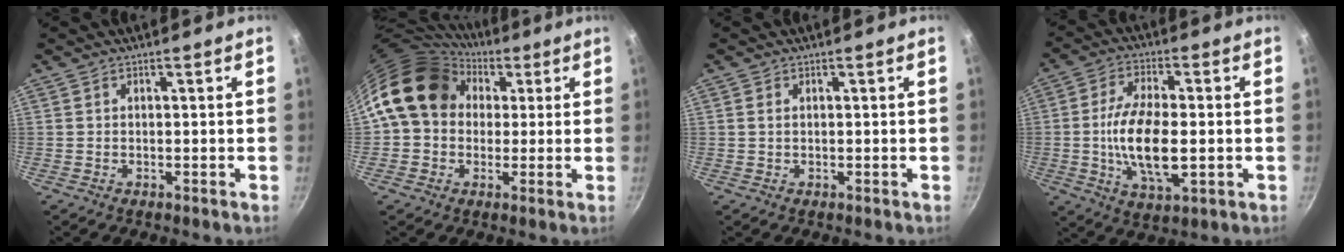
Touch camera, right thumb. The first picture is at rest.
{"total": 15.7, "force": [4.2, 12.6, 8.3], "torque": [-0.116, 0.026, 0.061]}
{"total": 0.9, "force": [0.3, 0.6, 0.6], "torque": [-0.011, 0.002, 0.005]}
{"total": 13.8, "force": [-1.2, 6.1, 12.3], "torque": [-0.231, 0.001, -0.026]}